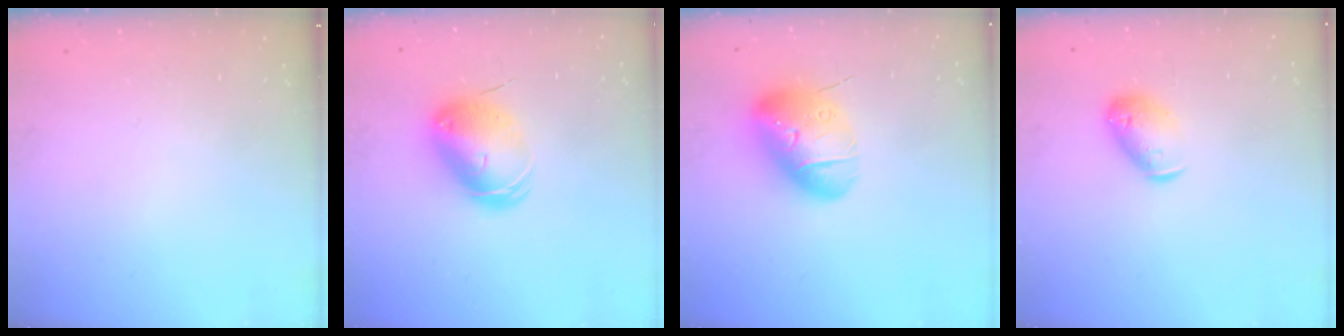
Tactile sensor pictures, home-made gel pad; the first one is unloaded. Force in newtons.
{"total": 8.4, "press": 8.3, "slide": 1.4}
{"total": 14.9, "press": 14.8, "slide": 1.9}
{"total": 9.0, "press": 8.9, "slide": 1.3}